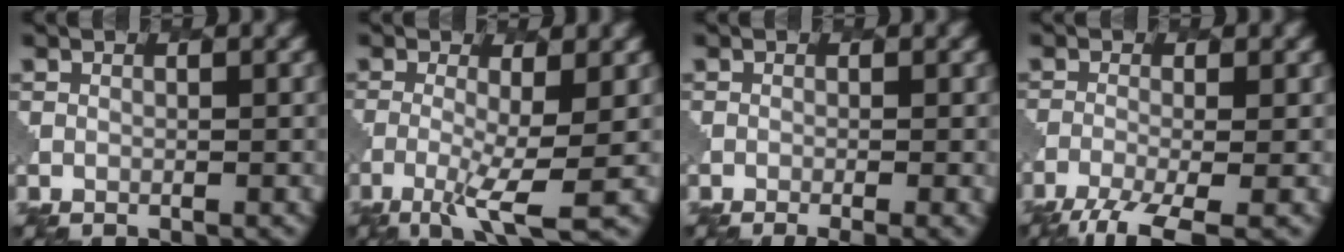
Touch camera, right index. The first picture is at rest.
{"total": 5.1, "force": [-1.7, 1.0, 4.7], "torque": [-0.089, -0.007, -0.036]}
{"total": 2.8, "force": [-1.3, 1.0, 2.3], "torque": [-0.019, 0.000, -0.016]}
{"total": 5.2, "force": [-3.4, 1.3, 3.6], "torque": [-0.063, -0.014, -0.073]}